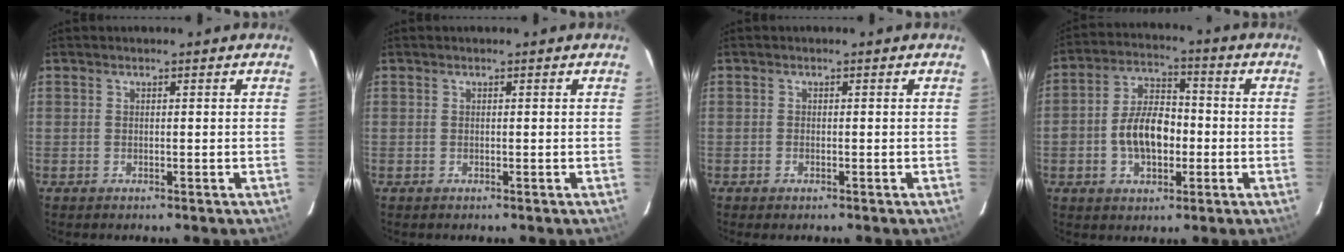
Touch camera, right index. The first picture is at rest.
{"total": 0.0}
{"total": 0.7, "force": [-0.5, 0.3, 0.3], "torque": [-0.005, -0.001, -0.009]}
{"total": 10.0, "force": [-2.0, 5.9, 7.8], "torque": [-0.149, 0.020, -0.030]}